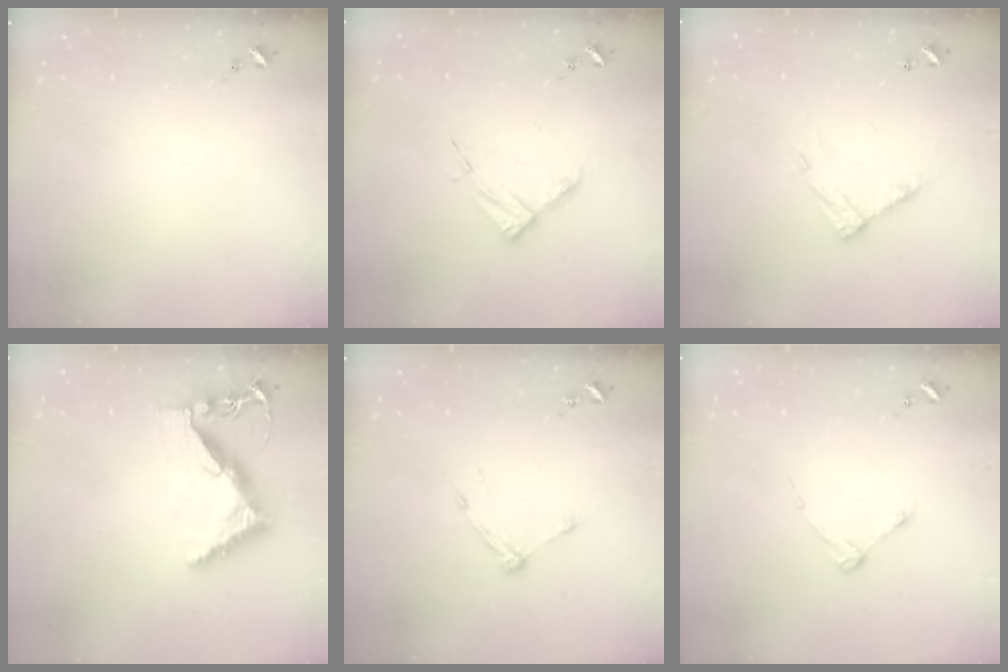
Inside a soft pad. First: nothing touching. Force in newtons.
{"total": 8.7, "press": 8.6, "slide": 0.9}
{"total": 9.4, "press": 9.4, "slide": 0.1}
{"total": 8.3, "press": 8.2, "slide": 1.2}
{"total": 5.1, "press": 5.1, "slide": 0.6}
{"total": 3.7, "press": 3.7, "slide": 0.5}